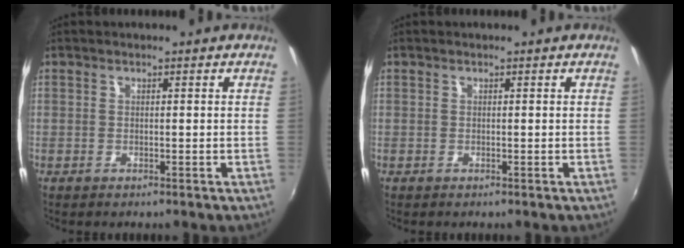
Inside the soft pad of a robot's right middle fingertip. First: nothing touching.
{"total": 0.0}